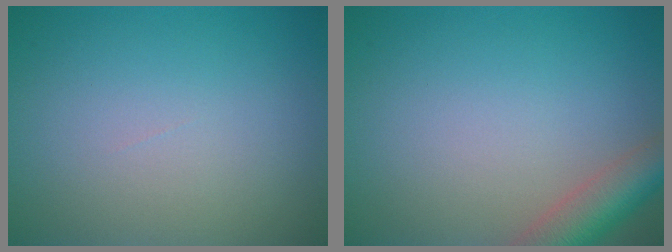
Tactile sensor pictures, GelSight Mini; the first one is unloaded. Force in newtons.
{"total": 4.7, "press": 4.7, "slide": 0.4}